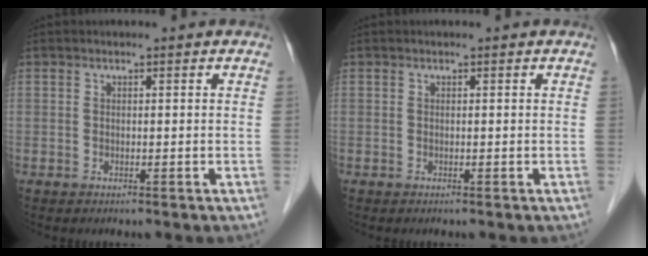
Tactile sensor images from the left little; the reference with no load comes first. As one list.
[{"total": 0.0}]